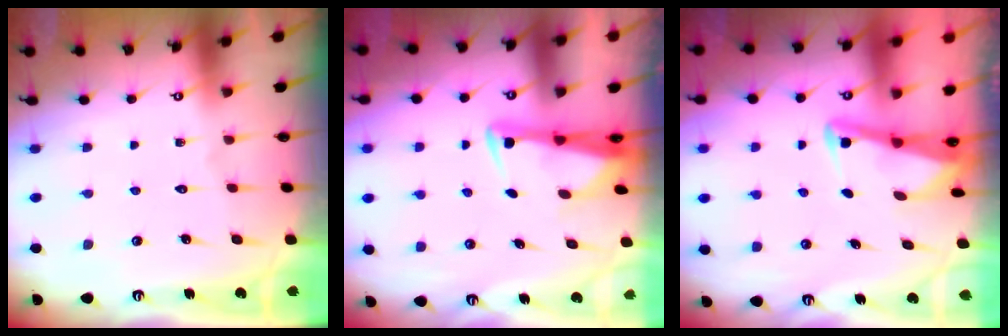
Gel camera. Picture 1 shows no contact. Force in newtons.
{"total": 3.1, "press": 3.0, "slide": 0.7}
{"total": 2.9, "press": 2.8, "slide": 0.4}